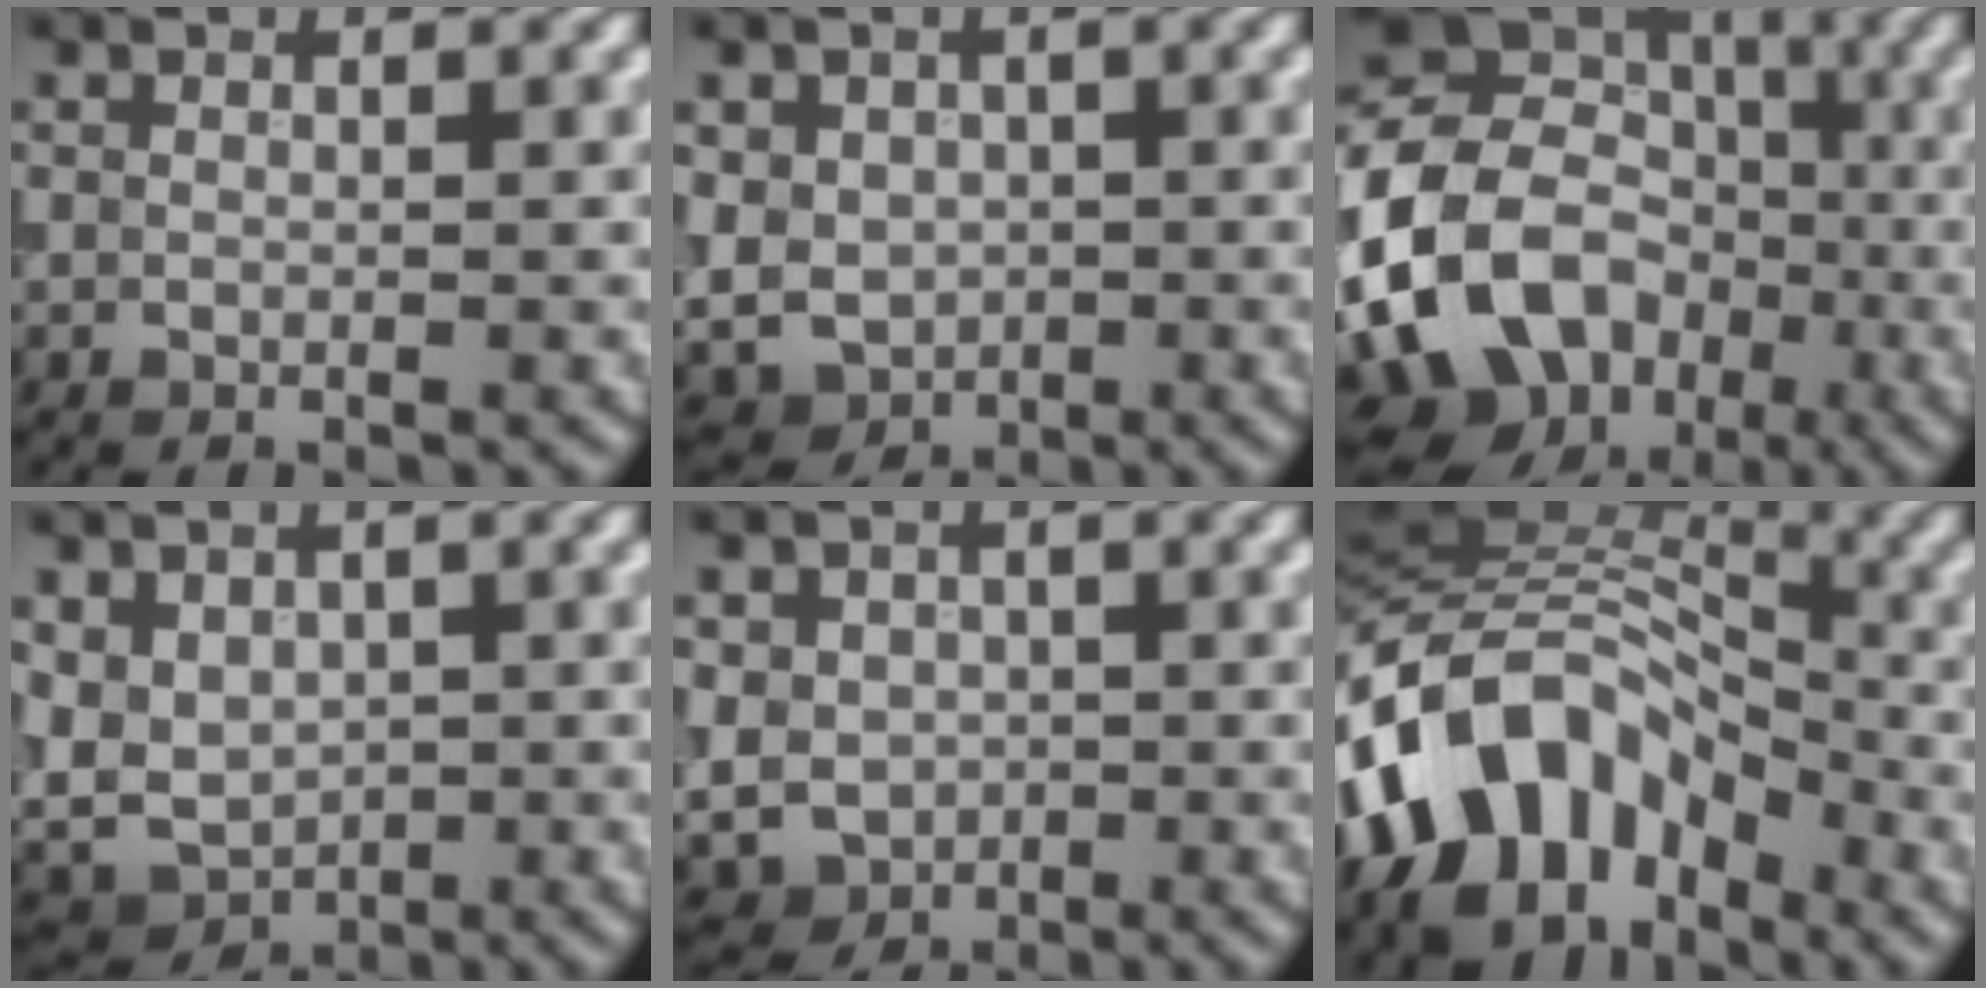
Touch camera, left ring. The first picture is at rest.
{"total": 6.5, "force": [-0.5, 5.7, 3.2], "torque": [-0.064, 0.000, -0.021]}
{"total": 16.4, "force": [-3.9, 13.0, 9.3], "torque": [-0.193, 0.012, -0.078]}
{"total": 6.1, "force": [0.1, 4.7, 3.9], "torque": [-0.083, -0.001, 0.010]}
{"total": 5.8, "force": [-0.6, 5.2, 2.4], "torque": [-0.049, 0.000, -0.025]}
{"total": 13.1, "force": [-5.1, 8.6, 8.4], "torque": [-0.143, 0.018, -0.115]}